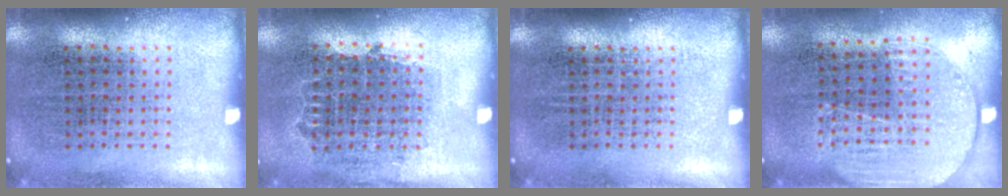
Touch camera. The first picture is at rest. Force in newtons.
{"total": 0.8, "press": 0.7, "slide": 0.3}
{"total": 0.0}
{"total": 1.7, "press": 1.4, "slide": 0.8}